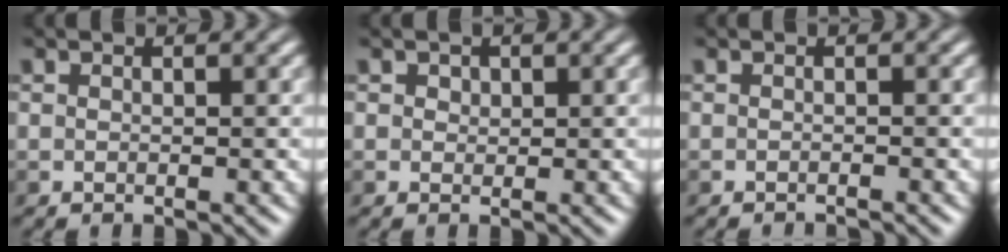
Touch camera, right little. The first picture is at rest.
{"total": 0.7, "force": [0.3, 0.5, 0.2], "torque": [-0.004, -0.002, 0.005]}
{"total": 1.1, "force": [-1.0, 0.0, 0.2], "torque": [0.001, -0.003, -0.014]}